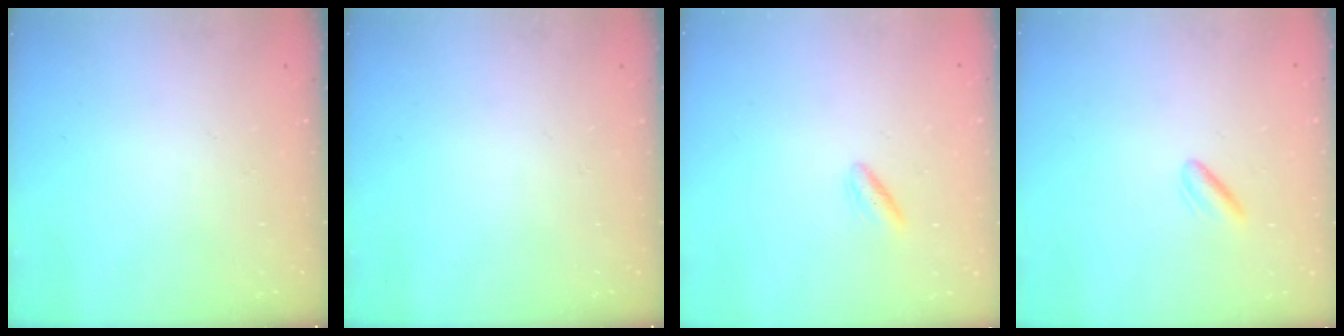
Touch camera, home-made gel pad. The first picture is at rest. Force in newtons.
{"total": 0.0}
{"total": 2.7, "press": 2.5, "slide": 1.2}
{"total": 2.9, "press": 2.6, "slide": 1.3}